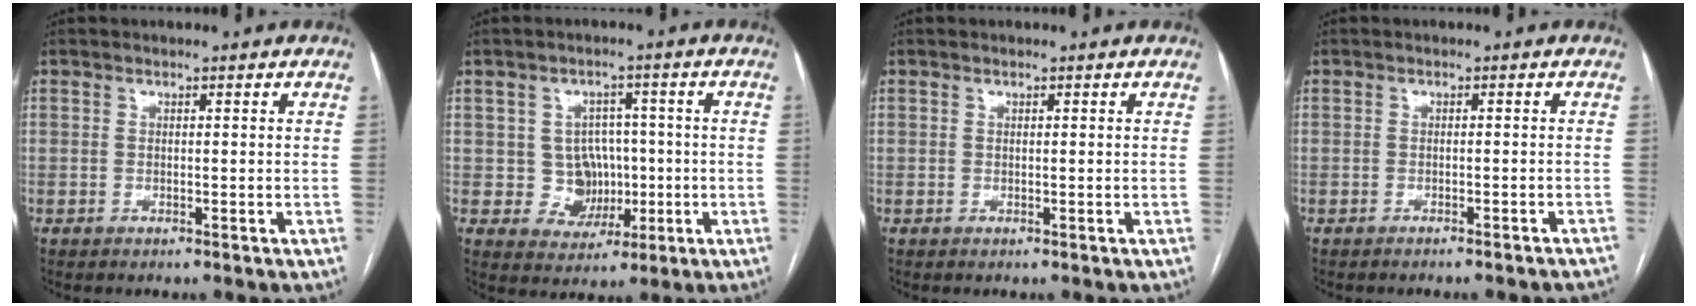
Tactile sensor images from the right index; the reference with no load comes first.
{"total": 6.0, "force": [-0.4, 5.6, 2.0], "torque": [-0.024, 0.017, 0.004]}
{"total": 0.0}
{"total": 5.8, "force": [-5.5, 0.8, 1.6], "torque": [-0.010, 0.001, -0.060]}